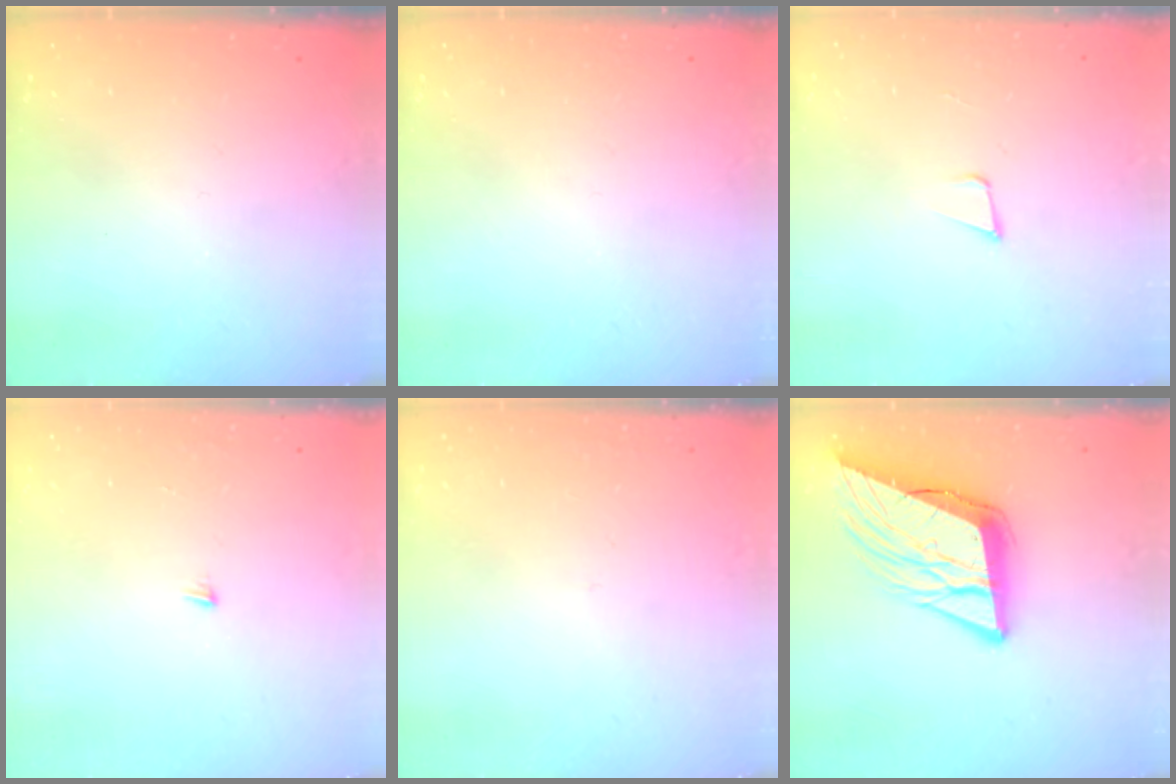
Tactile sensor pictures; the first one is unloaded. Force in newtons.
{"total": 0.0}
{"total": 3.4, "press": 2.2, "slide": 2.6}
{"total": 3.9, "press": 3.9, "slide": 0.3}
{"total": 2.7, "press": 2.7, "slide": 0.3}
{"total": 15.9, "press": 15.6, "slide": 3.0}